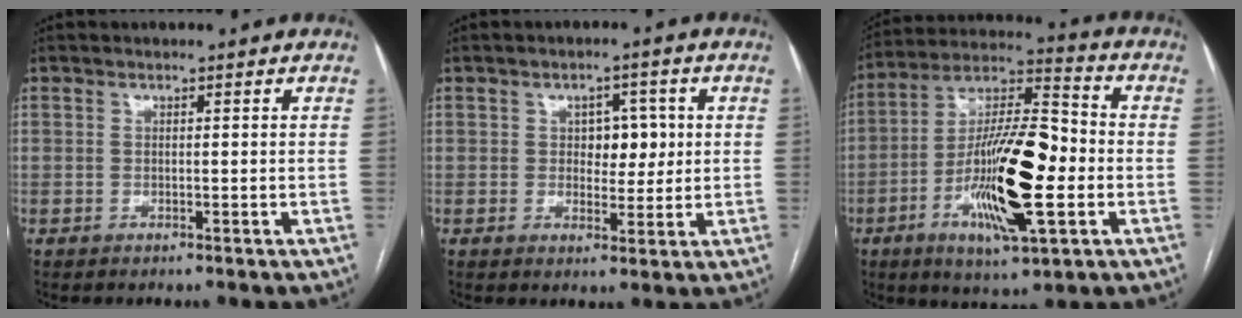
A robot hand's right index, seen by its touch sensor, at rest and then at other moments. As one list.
[{"total": 4.7, "force": [0.8, 3.0, 3.5], "torque": [-0.039, 0.009, 0.016]}, {"total": 18.8, "force": [-4.3, 4.1, 17.9], "torque": [-0.337, 0.001, -0.071]}]